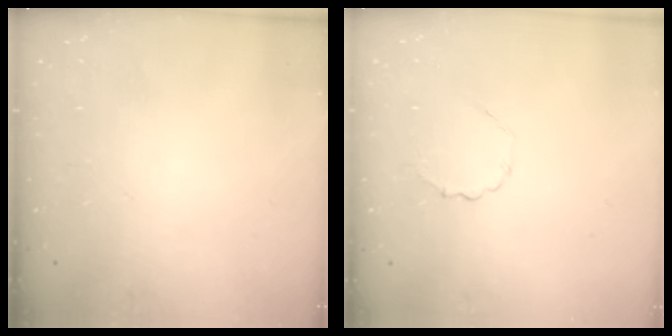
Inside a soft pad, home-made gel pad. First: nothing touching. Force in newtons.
{"total": 2.8, "press": 2.6, "slide": 1.1}